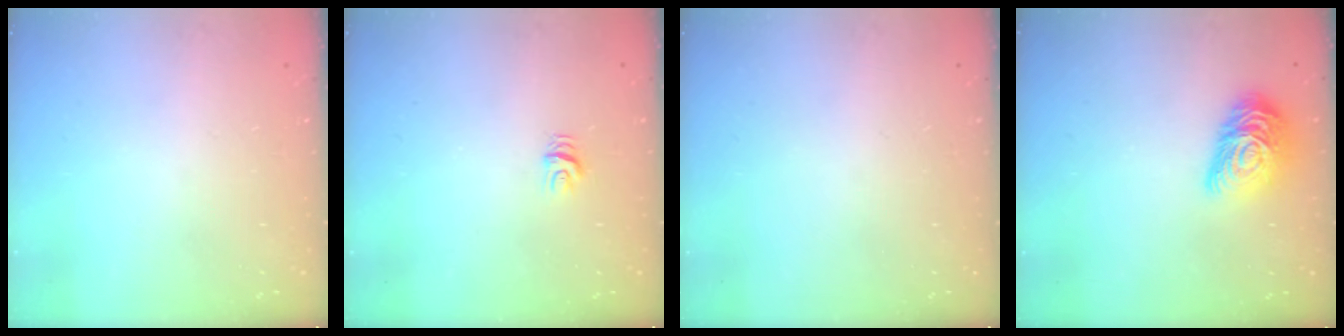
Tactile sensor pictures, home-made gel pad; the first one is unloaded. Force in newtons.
{"total": 5.0, "press": 5.0, "slide": 0.5}
{"total": 0.0}
{"total": 13.9, "press": 13.9, "slide": 0.7}